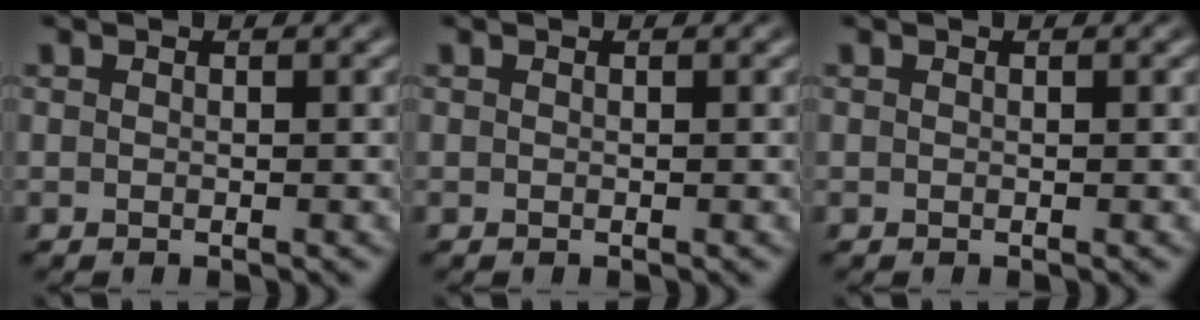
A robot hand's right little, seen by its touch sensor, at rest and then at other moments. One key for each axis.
{"total": 0.0}
{"total": 0.0}